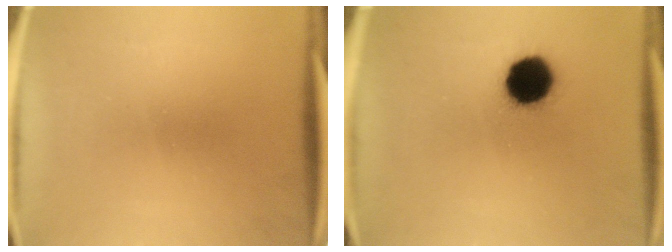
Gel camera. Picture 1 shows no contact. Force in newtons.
{"total": 12.1}